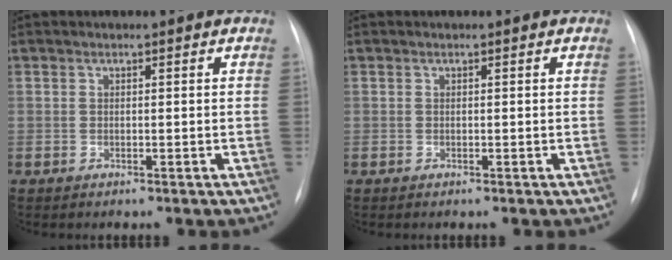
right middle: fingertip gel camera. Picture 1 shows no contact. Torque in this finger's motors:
{"motor_torque": [-0.33, -0.14, -0.02, 0.00]}